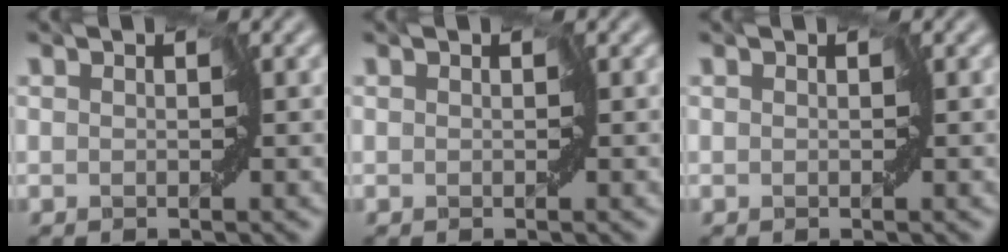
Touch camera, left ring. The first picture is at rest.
{"total": 0.0}
{"total": 0.0}